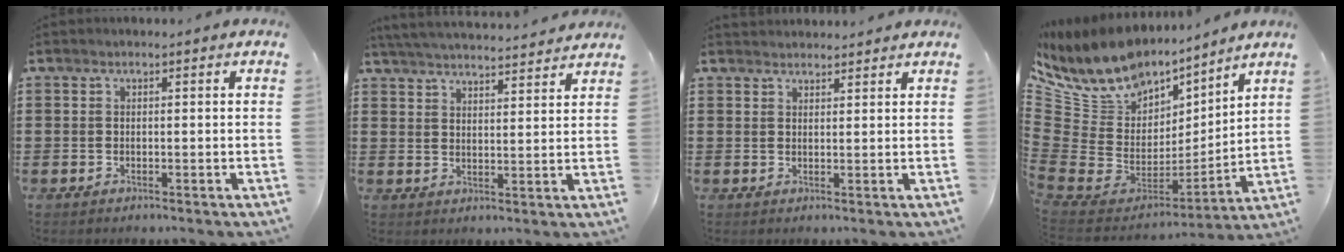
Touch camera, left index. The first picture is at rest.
{"total": 4.4, "force": [4.3, -0.2, 0.8], "torque": [-0.033, -0.027, 0.075]}
{"total": 1.8, "force": [1.8, 0.3, -0.1], "torque": [-0.002, 0.000, 0.036]}
{"total": 10.0, "force": [7.5, 6.0, 2.8], "torque": [-0.118, -0.059, 0.138]}